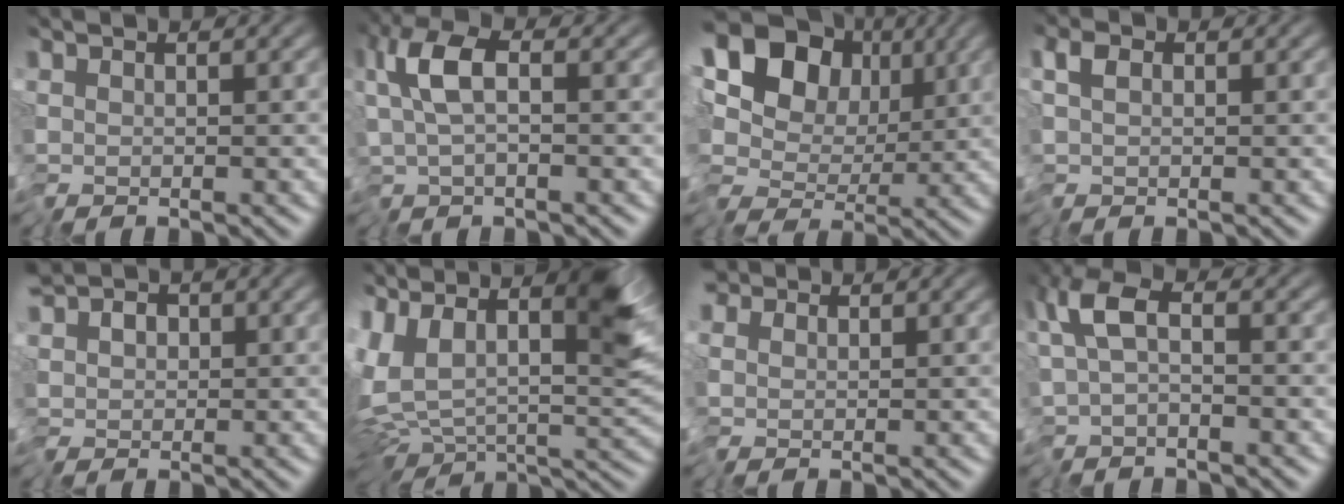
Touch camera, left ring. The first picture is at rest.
{"total": 4.2, "force": [-1.0, 1.6, 3.8], "torque": [-0.073, 0.004, -0.031]}
{"total": 14.8, "force": [1.9, 11.8, 8.7], "torque": [-0.145, 0.023, 0.017]}
{"total": 0.6, "force": [-0.3, 0.5, 0.3], "torque": [-0.003, -0.001, -0.006]}
{"total": 2.4, "force": [-0.2, 1.5, 1.8], "torque": [-0.041, -0.003, -0.010]}
{"total": 11.6, "force": [4.1, 5.1, 9.6], "torque": [-0.201, 0.000, 0.081]}
{"total": 2.2, "force": [0.9, 1.5, 1.3], "torque": [-0.041, 0.006, 0.013]}
{"total": 3.9, "force": [-1.2, 1.8, 3.2], "torque": [-0.073, -0.003, -0.033]}